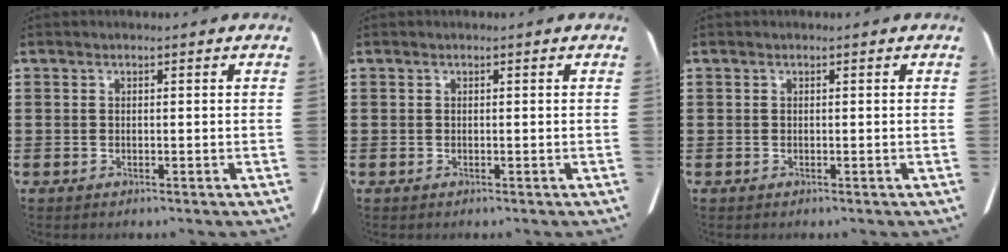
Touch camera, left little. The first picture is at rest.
{"total": 0.0}
{"total": 0.0}